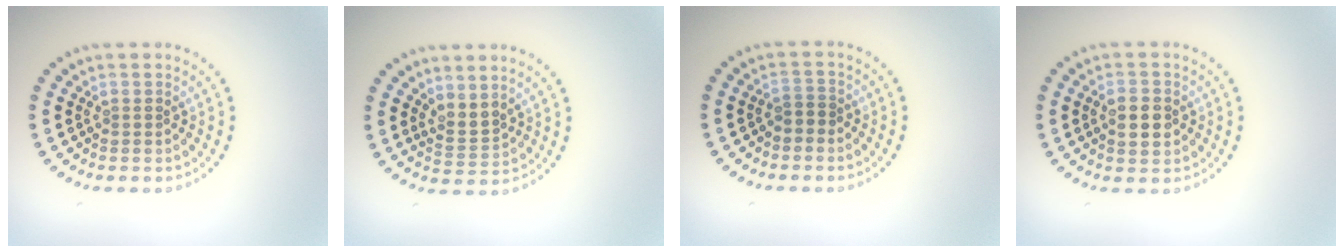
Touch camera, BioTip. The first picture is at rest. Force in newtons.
{"total": 2.0, "press": 1.6, "slide": 1.3}
{"total": 1.3, "press": 1.1, "slide": 0.6}
{"total": 2.9, "press": 2.9, "slide": 0.1}